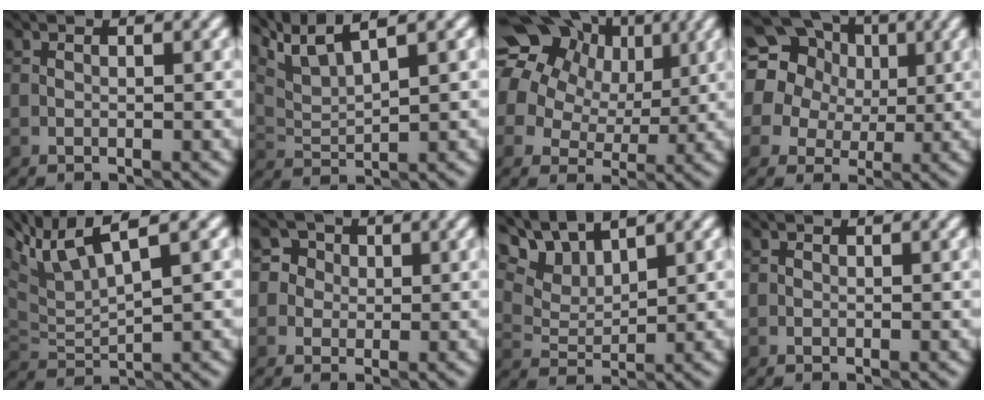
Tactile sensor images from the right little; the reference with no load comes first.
{"total": 5.6, "force": [4.3, 0.8, 3.5], "torque": [-0.076, 0.016, 0.086]}
{"total": 18.1, "force": [7.5, 13.9, 8.9], "torque": [-0.198, 0.037, 0.123]}
{"total": 18.5, "force": [6.9, 15.7, 7.0], "torque": [-0.196, 0.053, 0.104]}
{"total": 5.7, "force": [3.8, 1.1, 4.1], "torque": [-0.099, 0.021, 0.076]}
{"total": 5.1, "force": [1.5, 4.7, 1.5], "torque": [-0.020, 0.034, 0.010]}
{"total": 6.0, "force": [4.8, 2.3, 2.8], "torque": [-0.072, 0.007, 0.091]}
{"total": 0.6, "force": [0.2, 0.6, 0.2], "torque": [0.003, -0.003, -0.006]}